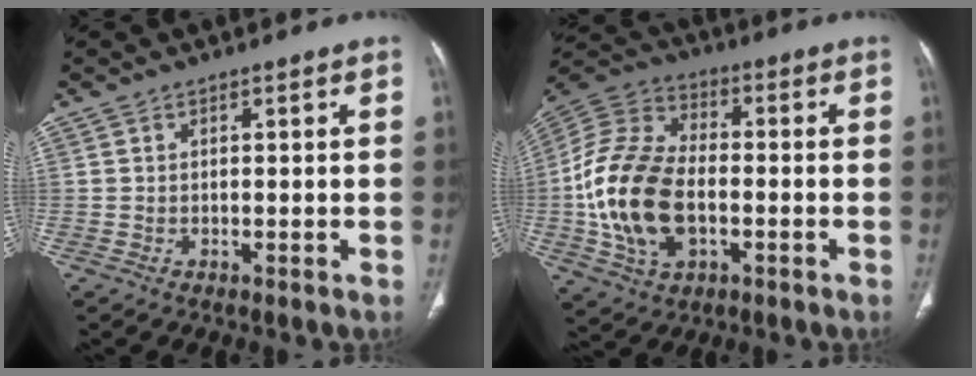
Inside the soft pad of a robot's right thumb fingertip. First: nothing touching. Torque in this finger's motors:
{"motor_torque": [-0.02, 1.34, 1.81, -0.30, 0.16]}